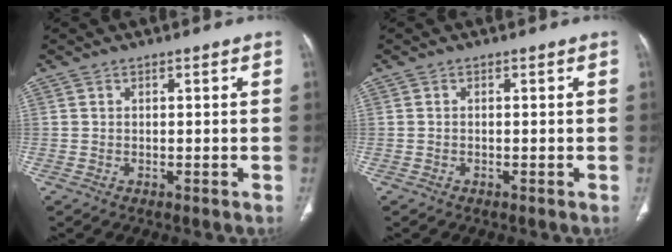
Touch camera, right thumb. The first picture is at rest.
{"total": 0.0}